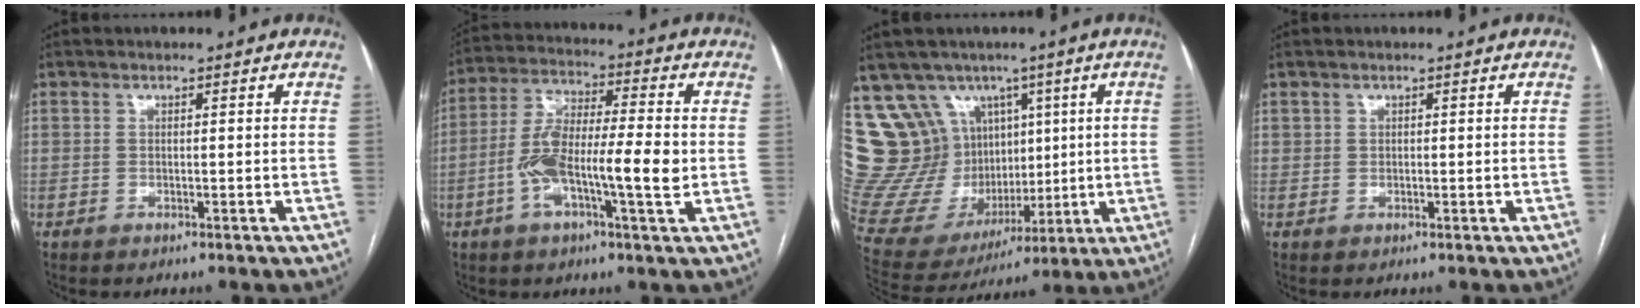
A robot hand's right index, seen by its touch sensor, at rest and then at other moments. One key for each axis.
{"total": 12.3, "fx": -2.4, "fy": 2.1, "fz": 11.9, "tx": -0.229, "ty": 0.013, "tz": -0.047}
{"total": 21.3, "fx": 9.3, "fy": 17.3, "fz": 8.2, "tx": -0.192, "ty": 0.073, "tz": 0.207}
{"total": 0.7, "fx": 0.4, "fy": 0.6, "fz": 0.1, "tx": 0.008, "ty": 0.001, "tz": 0.005}